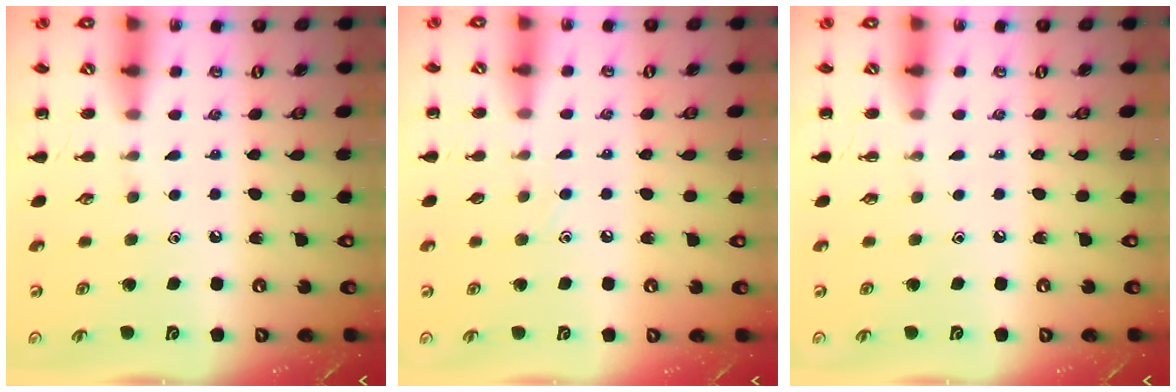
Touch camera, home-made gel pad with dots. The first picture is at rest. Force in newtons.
{"total": 2.3, "press": 2.2, "slide": 0.9}
{"total": 0.0}